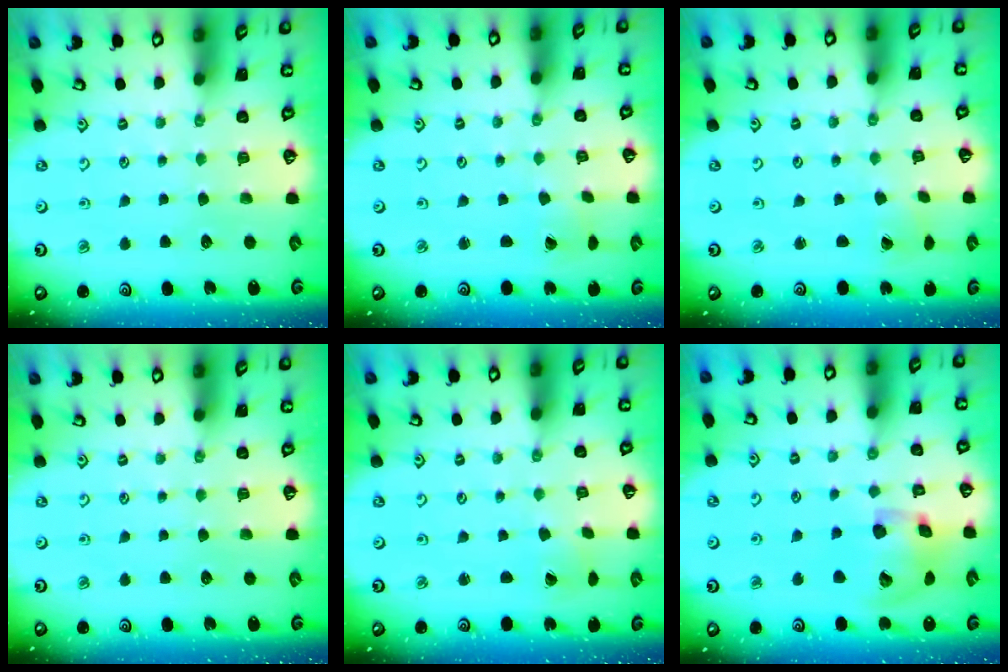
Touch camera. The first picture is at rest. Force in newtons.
{"total": 0.7, "press": 0.7, "slide": 0.0}
{"total": 1.2, "press": 1.1, "slide": 0.4}
{"total": 0.0}
{"total": 1.2, "press": 1.1, "slide": 0.4}
{"total": 16.0, "press": 15.9, "slide": 2.5}